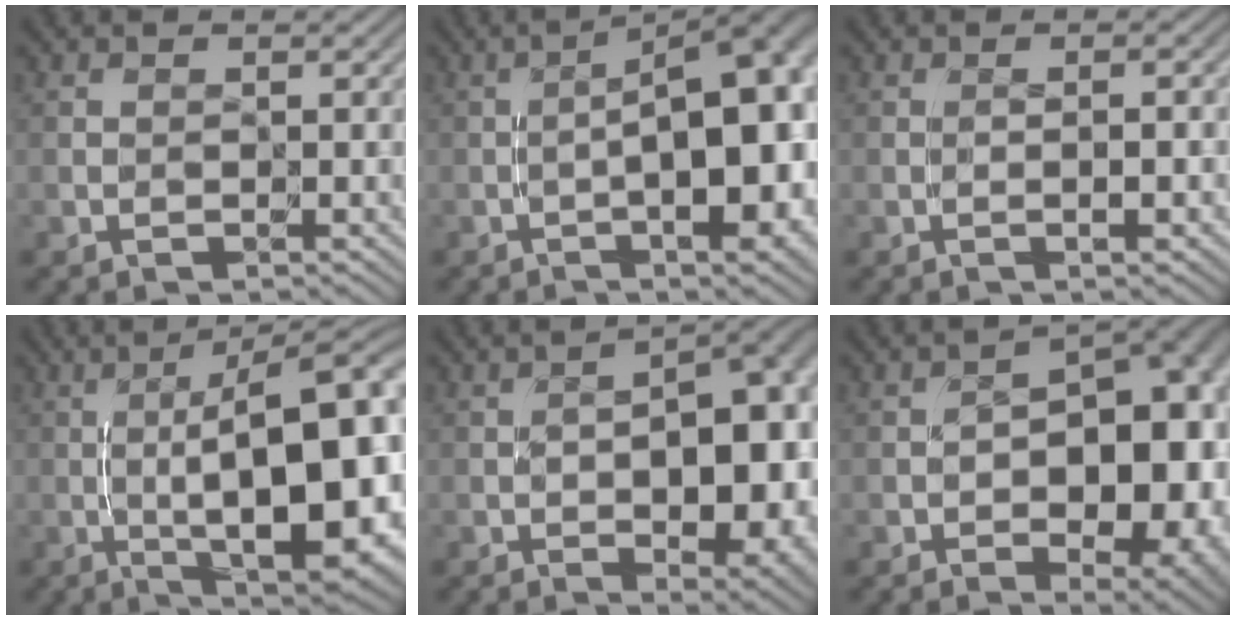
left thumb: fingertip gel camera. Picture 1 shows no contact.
{"total": 14.6, "force": [-2.7, 5.2, 13.4], "torque": [-0.156, 0.008, -0.042]}
{"total": 1.9, "force": [-0.8, 0.0, 1.8], "torque": [-0.034, 0.001, -0.012]}
{"total": 16.4, "force": [-1.9, 4.9, 15.5], "torque": [-0.203, 0.001, -0.026]}
{"total": 14.8, "force": [-2.4, 7.3, 12.6], "torque": [-0.140, -0.013, -0.015]}
{"total": 16.3, "force": [-2.7, 9.4, 13.1], "torque": [-0.121, -0.009, -0.020]}